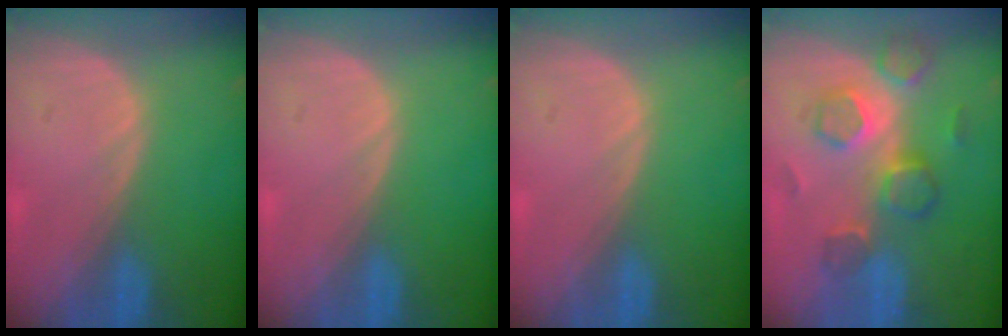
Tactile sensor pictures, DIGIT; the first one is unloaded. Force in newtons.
{"total": 0.0}
{"total": 0.0}
{"total": 8.8, "press": 7.7, "slide": 4.2}